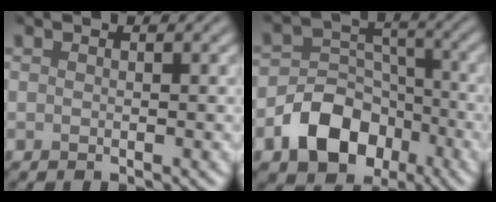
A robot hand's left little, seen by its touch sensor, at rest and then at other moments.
{"total": 7.5, "force": [-3.9, 5.4, 3.7], "torque": [-0.053, -0.005, -0.073]}